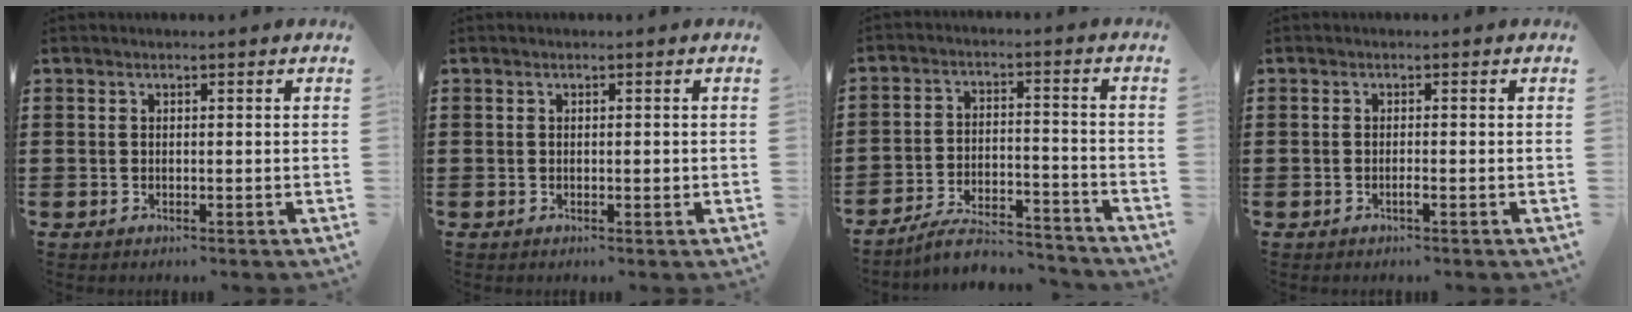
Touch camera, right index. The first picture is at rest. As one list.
[{"total": 0.7, "force": [-0.1, 0.2, 0.7], "torque": [-0.013, -0.002, -0.001]}, {"total": 6.5, "force": [-6.1, 0.8, 2.3], "torque": [-0.047, 0.006, -0.117]}, {"total": 0.9, "force": [-0.5, -0.1, 0.7], "torque": [-0.013, -0.005, -0.009]}]